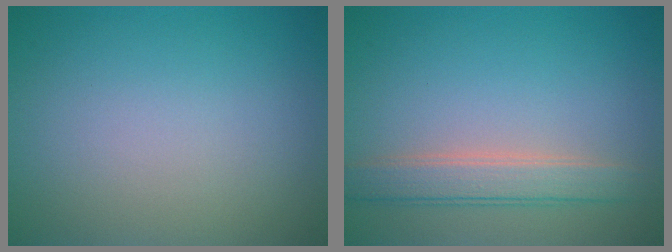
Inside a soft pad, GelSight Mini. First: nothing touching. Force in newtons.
{"total": 3.1, "press": 3.1, "slide": 0.3}